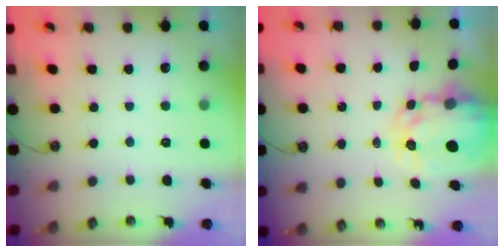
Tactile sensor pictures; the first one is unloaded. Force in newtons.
{"total": 5.5, "press": 5.5, "slide": 0.3}